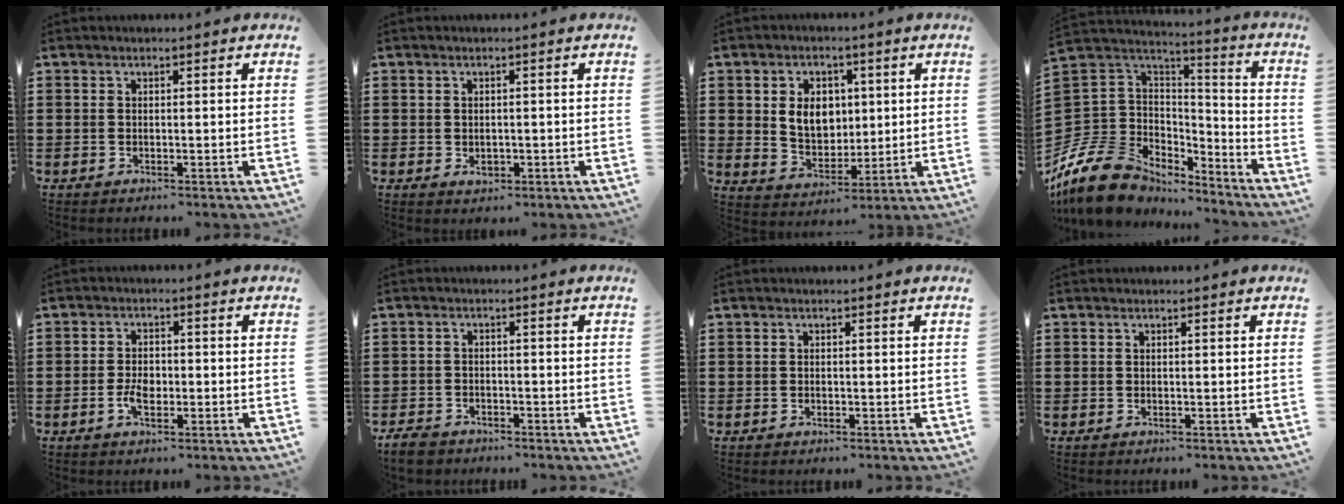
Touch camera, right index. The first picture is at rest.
{"total": 1.4, "force": [-0.2, 1.0, 0.9], "torque": [-0.017, 0.004, -0.005]}
{"total": 6.6, "force": [1.3, 5.1, 4.0], "torque": [-0.079, 0.010, 0.019]}
{"total": 13.0, "force": [-9.0, 8.4, 4.2], "torque": [-0.127, 0.026, -0.168]}
{"total": 3.0, "force": [-0.8, 1.7, 2.3], "torque": [-0.050, 0.002, -0.017]}
{"total": 2.9, "force": [-2.7, 1.0, 0.7], "torque": [-0.023, 0.002, -0.056]}
{"total": 0.0}
{"total": 0.0}